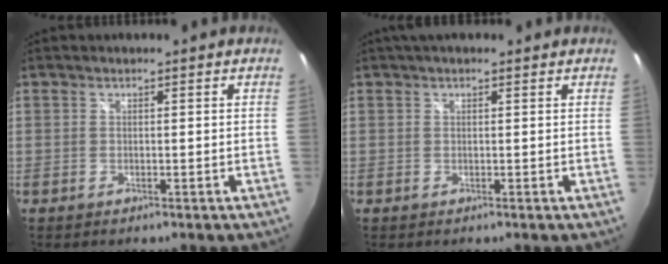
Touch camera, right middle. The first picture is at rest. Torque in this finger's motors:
{"motor_torque": [0.94, -0.60, 0.39, 0.03]}